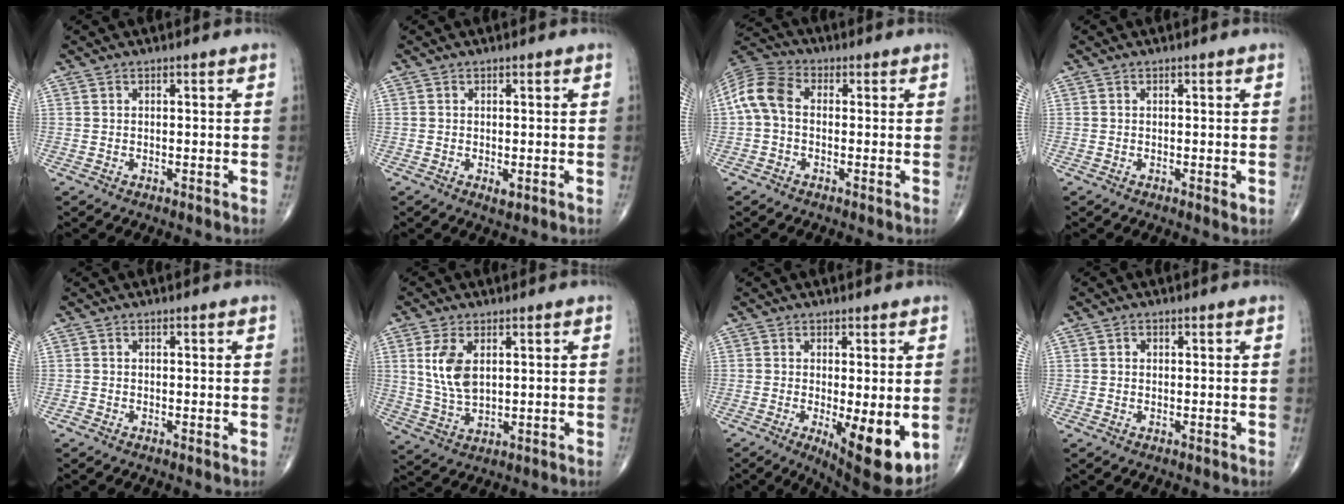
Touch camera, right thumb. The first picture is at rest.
{"total": 1.2, "force": [-0.2, 0.5, 1.0], "torque": [-0.016, -0.004, -0.004]}
{"total": 8.2, "force": [-0.1, 5.5, 6.1], "torque": [-0.123, 0.023, -0.016]}
{"total": 0.8, "force": [-0.1, 0.2, 0.8], "torque": [-0.011, -0.003, -0.003]}
{"total": 0.6, "force": [-0.4, 0.3, 0.4], "torque": [-0.007, -0.002, -0.012]}
{"total": 8.0, "force": [2.2, 4.3, 6.3], "torque": [-0.126, -0.010, 0.051]}
{"total": 11.0, "force": [-2.4, 3.4, 10.1], "torque": [-0.140, -0.025, -0.026]}
{"total": 0.8, "force": [0.1, 0.7, 0.3], "torque": [-0.003, 0.001, 0.000]}